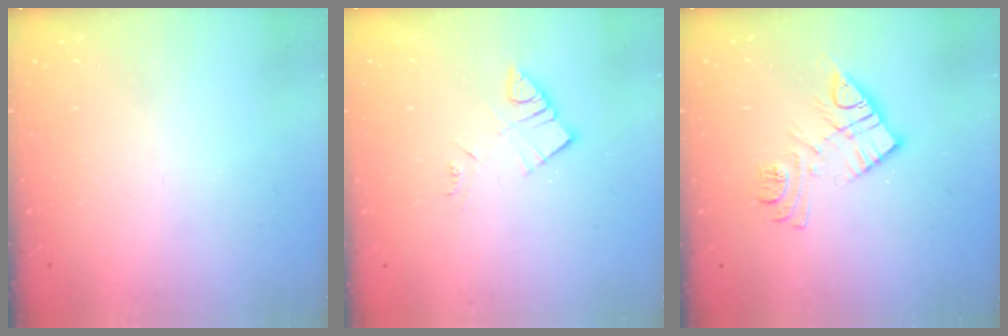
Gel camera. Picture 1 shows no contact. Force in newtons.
{"total": 5.0, "press": 5.0, "slide": 0.2}
{"total": 11.7, "press": 11.7, "slide": 0.9}